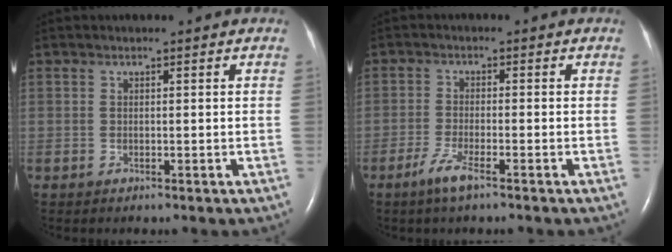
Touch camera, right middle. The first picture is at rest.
{"total": 3.6, "force": [-2.3, 0.2, 2.7], "torque": [-0.063, -0.008, -0.048]}